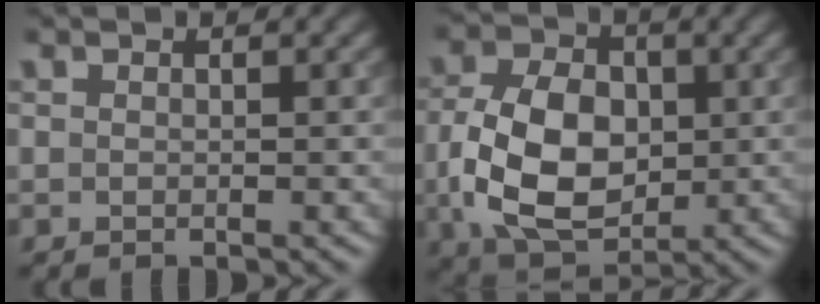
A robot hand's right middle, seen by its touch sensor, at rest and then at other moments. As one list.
[{"total": 9.2, "force": [-0.7, 6.2, 6.7], "torque": [-0.141, -0.004, -0.020]}]